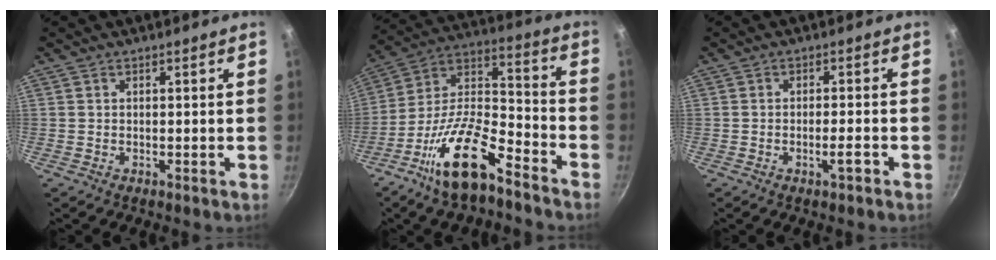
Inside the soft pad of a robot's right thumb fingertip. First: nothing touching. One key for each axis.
{"total": 18.1, "fx": -11.0, "fy": 6.5, "fz": 12.8, "tx": -0.219, "ty": 0.078, "tz": -0.214}
{"total": 2.8, "fx": -1.4, "fy": 0.5, "fz": 2.4, "tx": -0.040, "ty": 0.010, "tz": -0.024}